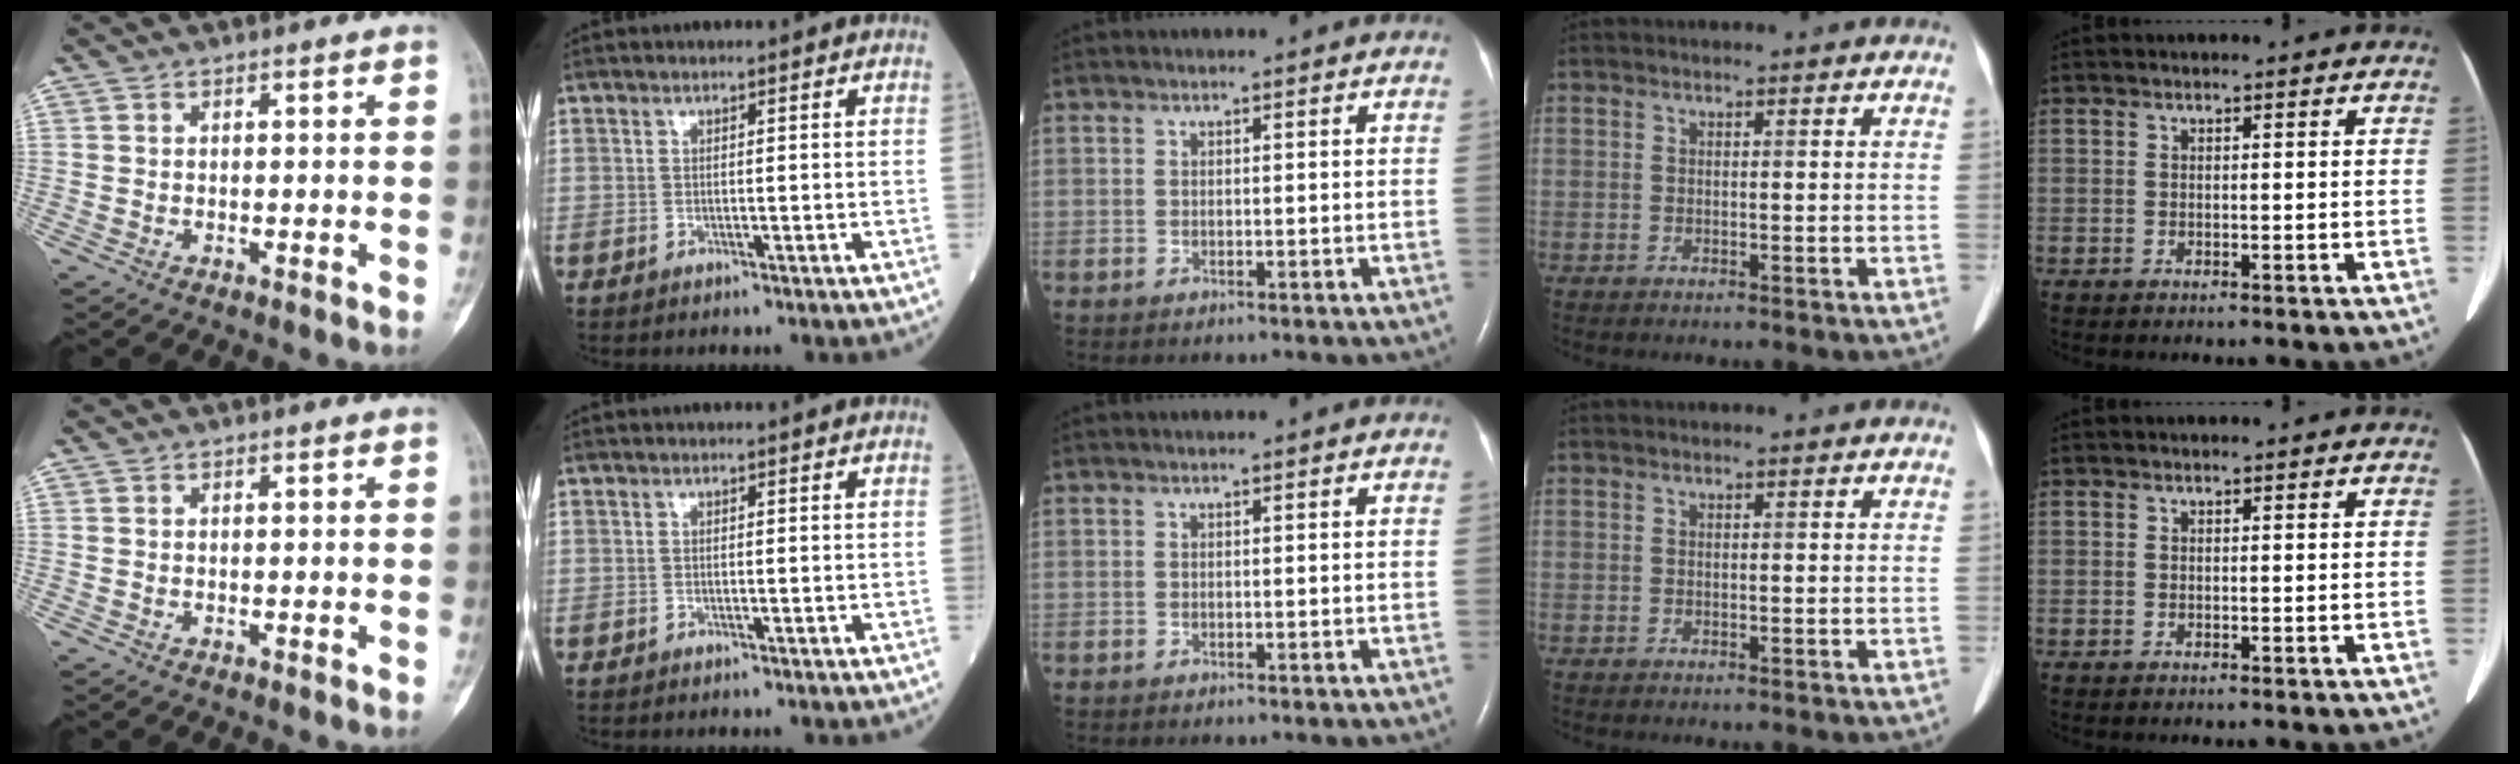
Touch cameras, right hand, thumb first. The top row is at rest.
{}